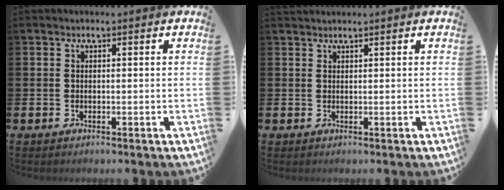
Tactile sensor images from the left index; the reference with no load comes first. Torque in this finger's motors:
{"motor_torque": [-0.19, -0.10, 0.05, 0.00]}